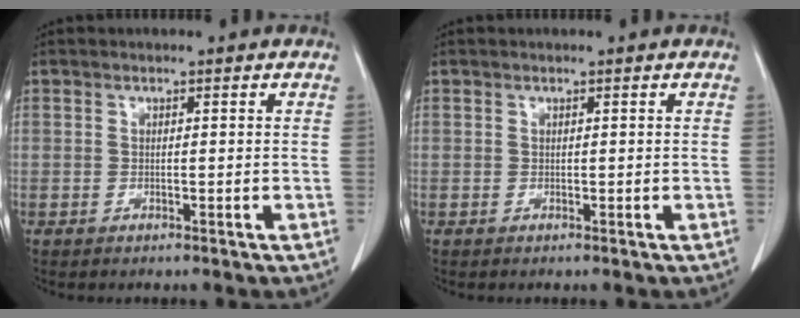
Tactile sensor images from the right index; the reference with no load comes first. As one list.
[{"total": 0.0}]